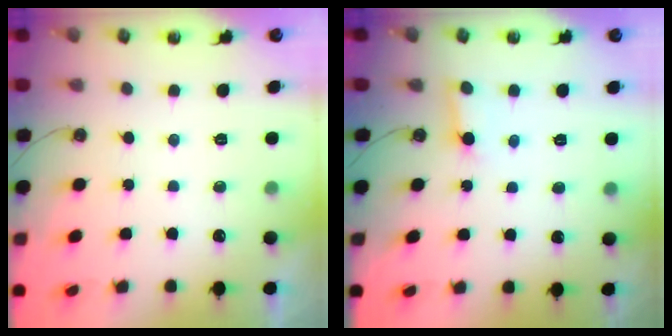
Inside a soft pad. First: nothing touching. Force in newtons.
{"total": 2.8, "press": 2.8, "slide": 0.3}